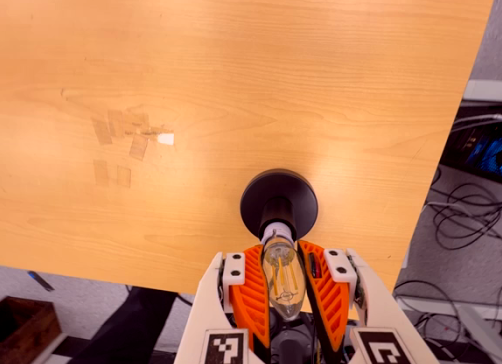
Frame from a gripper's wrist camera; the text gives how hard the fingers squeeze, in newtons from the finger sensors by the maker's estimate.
{"total": 22.8, "left": 21.1, "right": 24.4}